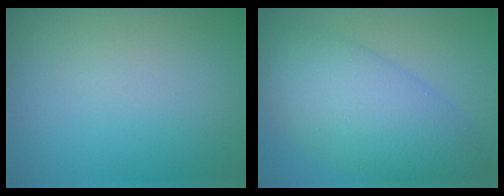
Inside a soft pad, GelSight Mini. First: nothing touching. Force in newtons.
{"total": 8.5, "press": 8.5, "slide": 0.3}